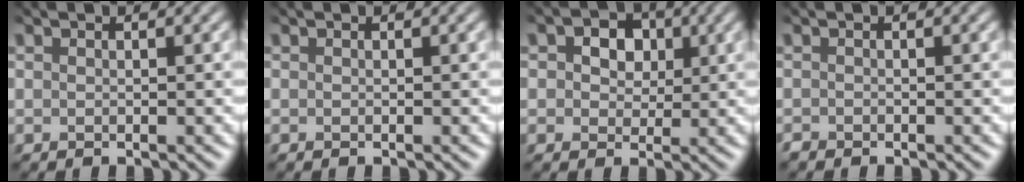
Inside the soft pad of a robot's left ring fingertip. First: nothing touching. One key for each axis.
{"total": 0.0}
{"total": 2.7, "fx": 0.2, "fy": 2.3, "fz": 1.3, "tx": -0.017, "ty": 0.011, "tz": -0.010}
{"total": 1.3, "fx": -1.2, "fy": -0.3, "fz": -0.3, "tx": -0.002, "ty": 0.002, "tz": -0.009}